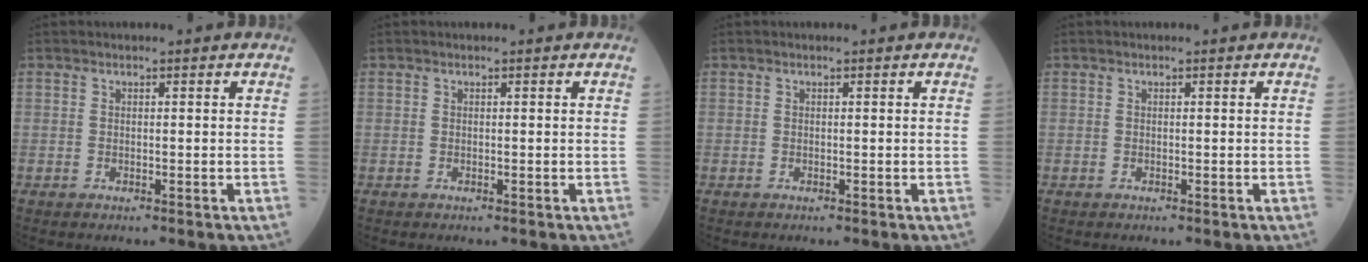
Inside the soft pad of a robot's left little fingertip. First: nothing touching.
{"total": 0.0}
{"total": 0.0}
{"total": 0.0}